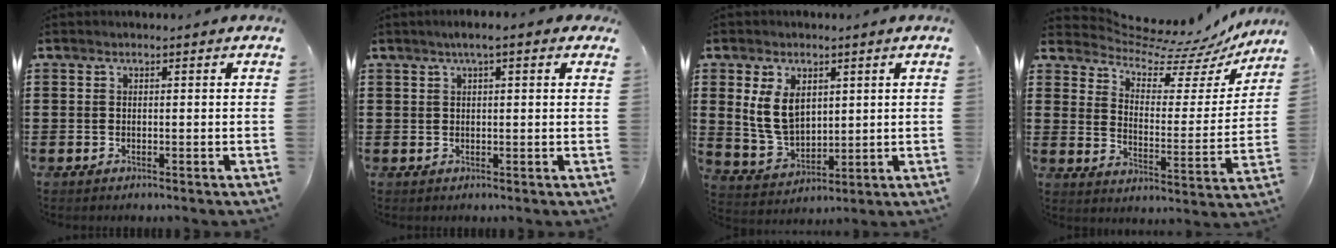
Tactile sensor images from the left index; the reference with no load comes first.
{"total": 2.8, "force": [1.6, 0.3, 2.3], "torque": [-0.048, 0.005, 0.026]}
{"total": 7.1, "force": [2.5, 4.6, 4.8], "torque": [-0.120, 0.008, 0.044]}
{"total": 7.2, "force": [6.7, 1.7, 1.7], "torque": [-0.061, -0.051, 0.116]}